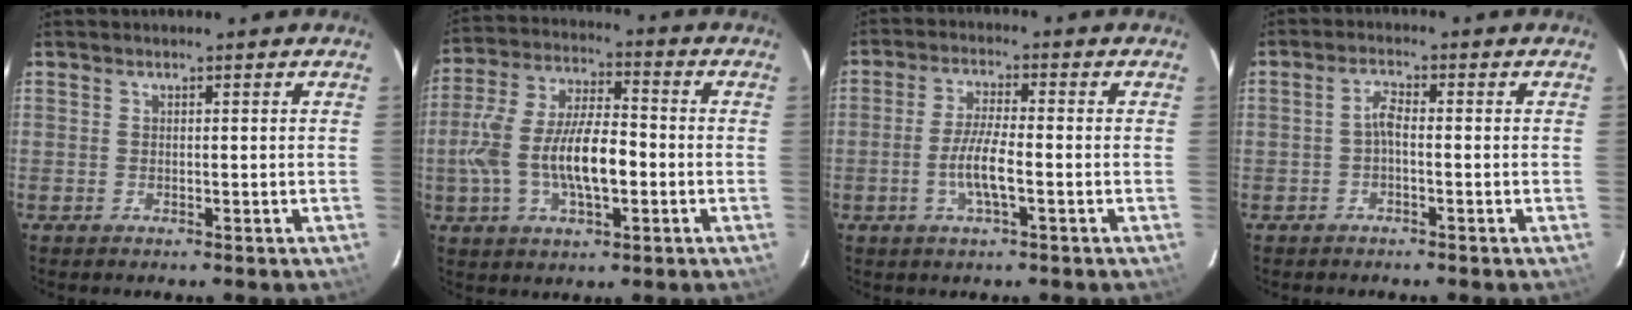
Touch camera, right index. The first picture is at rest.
{"total": 14.3, "force": [-2.8, 5.5, 13.0], "torque": [-0.263, 0.002, -0.050]}
{"total": 6.2, "force": [-1.9, 0.8, 5.9], "torque": [-0.118, -0.003, -0.038]}
{"total": 2.2, "force": [-0.8, 0.6, 2.0], "torque": [-0.043, 0.009, -0.017]}